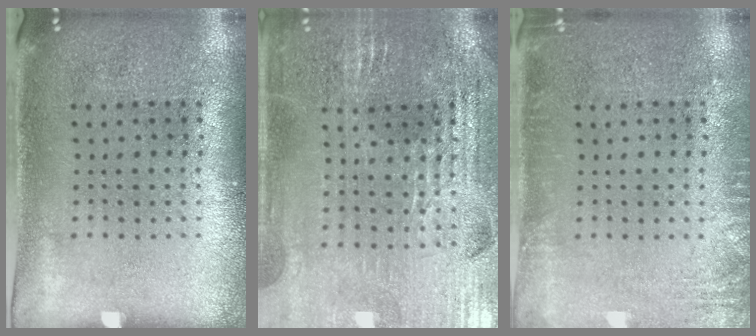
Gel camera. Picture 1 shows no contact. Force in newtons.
{"total": 3.0, "press": 3.0, "slide": 0.4}
{"total": 2.1, "press": 2.1, "slide": 0.4}